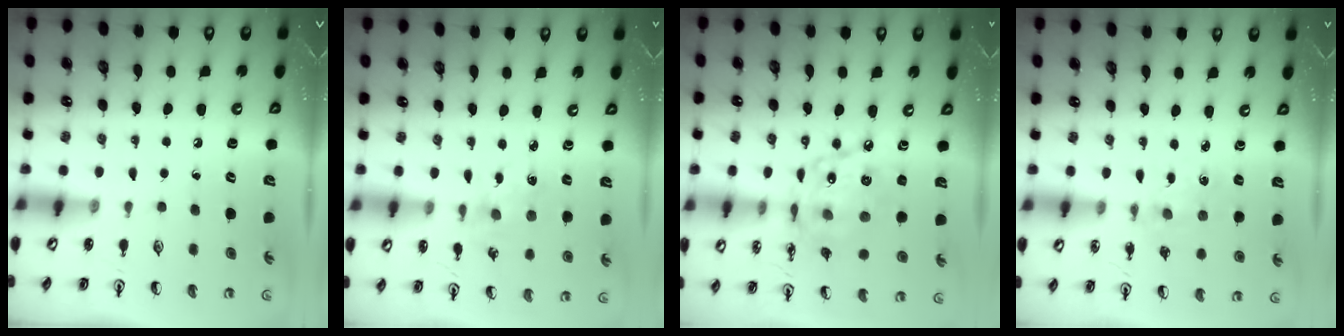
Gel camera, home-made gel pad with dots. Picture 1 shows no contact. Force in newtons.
{"total": 2.1, "press": 2.1, "slide": 0.4}
{"total": 16.2, "press": 16.2, "slide": 1.2}
{"total": 1.8, "press": 1.8, "slide": 0.3}